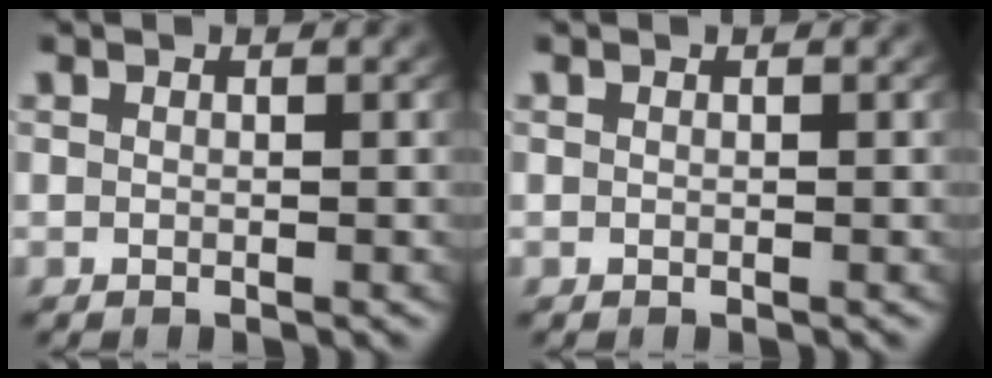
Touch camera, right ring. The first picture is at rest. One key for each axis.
{"total": 0.0}